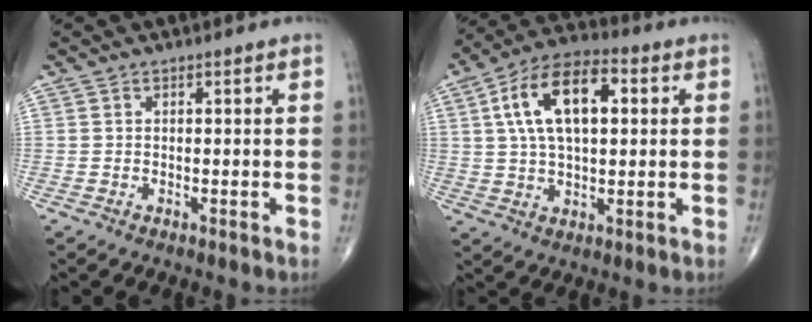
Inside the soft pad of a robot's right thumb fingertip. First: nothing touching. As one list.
[{"total": 15.1, "force": [3.6, 7.7, 12.5], "torque": [-0.216, 0.021, 0.057]}]